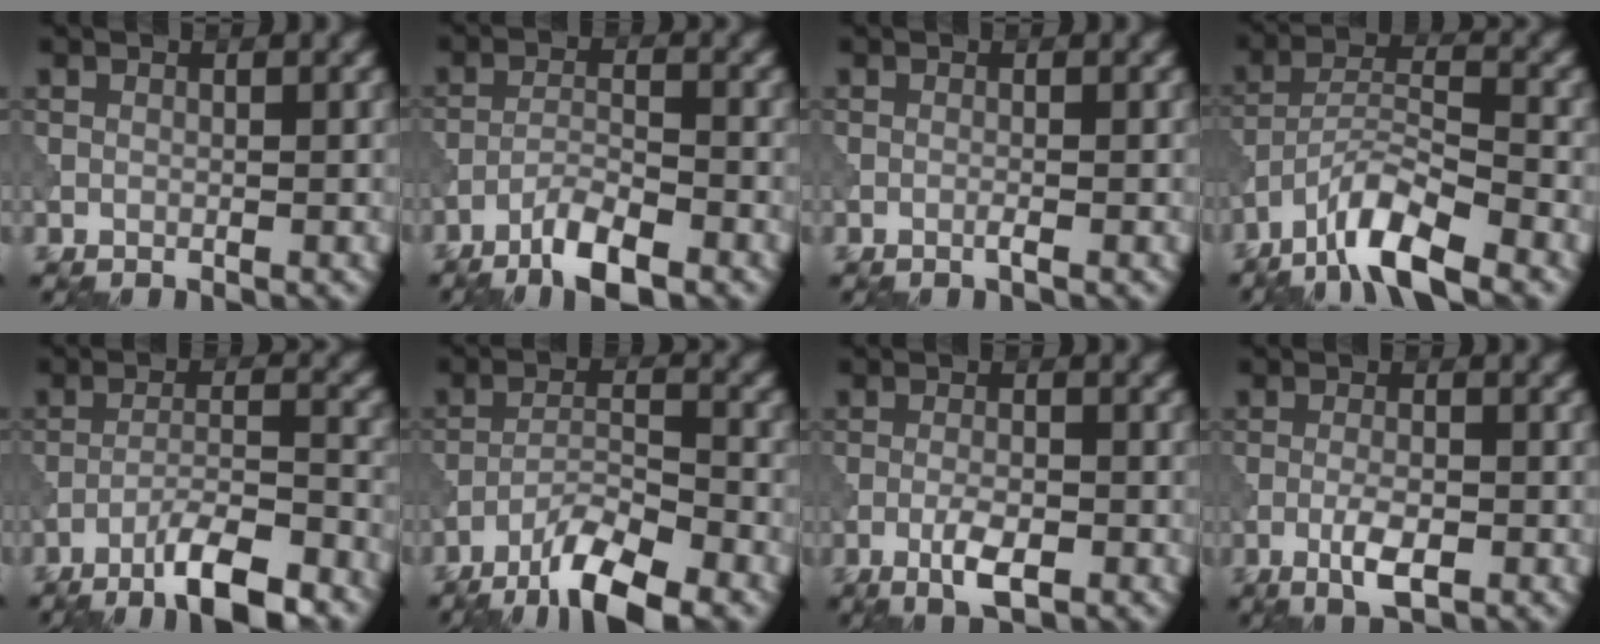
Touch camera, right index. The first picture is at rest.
{"total": 4.5, "force": [-3.4, 0.8, 2.9], "torque": [-0.056, 0.004, -0.068]}
{"total": 0.7, "force": [-0.3, 0.0, 0.6], "torque": [-0.009, 0.003, -0.011]}
{"total": 7.3, "force": [-5.1, 1.7, 4.8], "torque": [-0.085, 0.005, -0.101]}
{"total": 6.7, "force": [-4.8, 1.1, 4.6], "torque": [-0.075, 0.007, -0.083]}
{"total": 6.8, "force": [-5.1, 1.4, 4.4], "torque": [-0.074, 0.000, -0.095]}
{"total": 3.0, "force": [-1.4, 0.9, 2.5], "torque": [-0.050, 0.000, -0.028]}
{"total": 3.0, "force": [-1.3, 0.9, 2.6], "torque": [-0.054, 0.000, -0.026]}